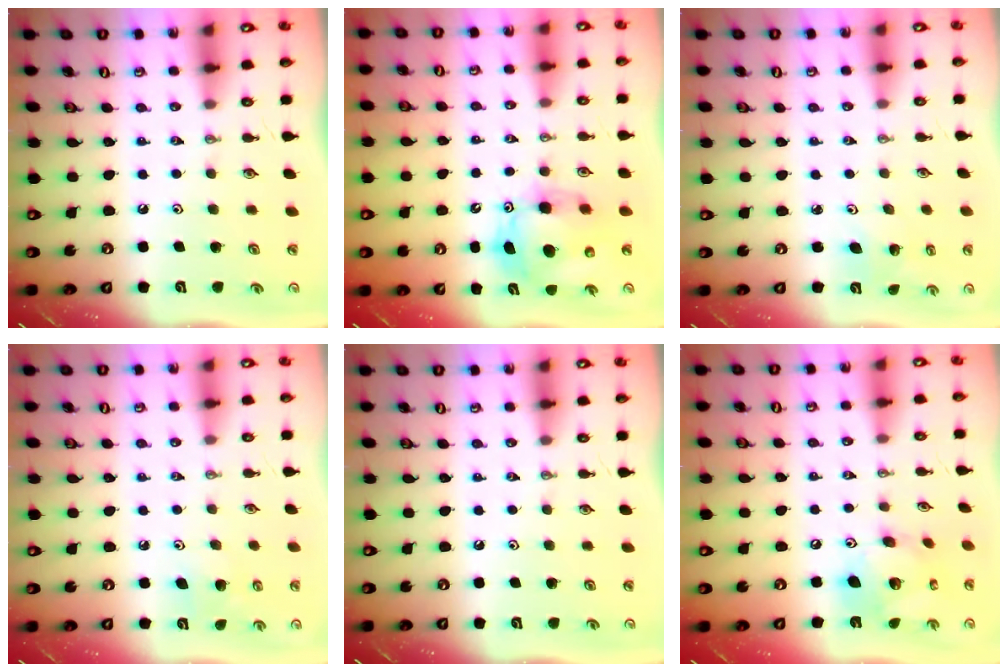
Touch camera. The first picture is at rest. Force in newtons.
{"total": 12.5, "press": 12.2, "slide": 2.4}
{"total": 2.8, "press": 2.4, "slide": 1.5}
{"total": 5.4, "press": 5.4, "slide": 0.4}
{"total": 0.0}
{"total": 15.3, "press": 15.3, "slide": 1.4}